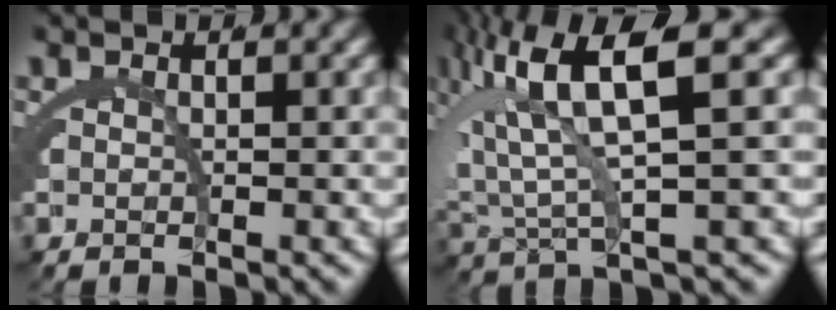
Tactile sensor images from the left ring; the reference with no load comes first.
{"total": 9.4, "force": [3.2, 3.9, 8.0], "torque": [-0.162, 0.004, 0.052]}